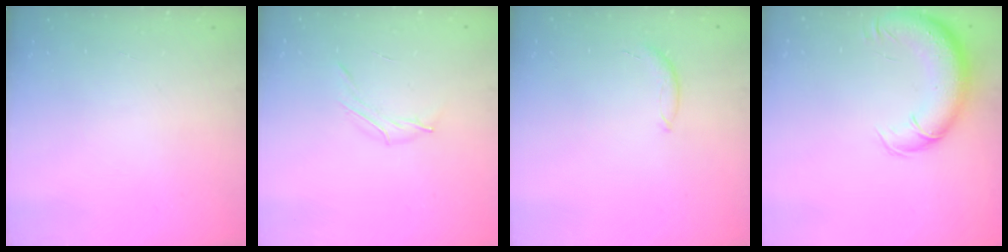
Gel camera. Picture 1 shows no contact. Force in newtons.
{"total": 4.2, "press": 4.0, "slide": 1.2}
{"total": 5.8, "press": 5.7, "slide": 0.7}
{"total": 13.8, "press": 13.2, "slide": 4.1}